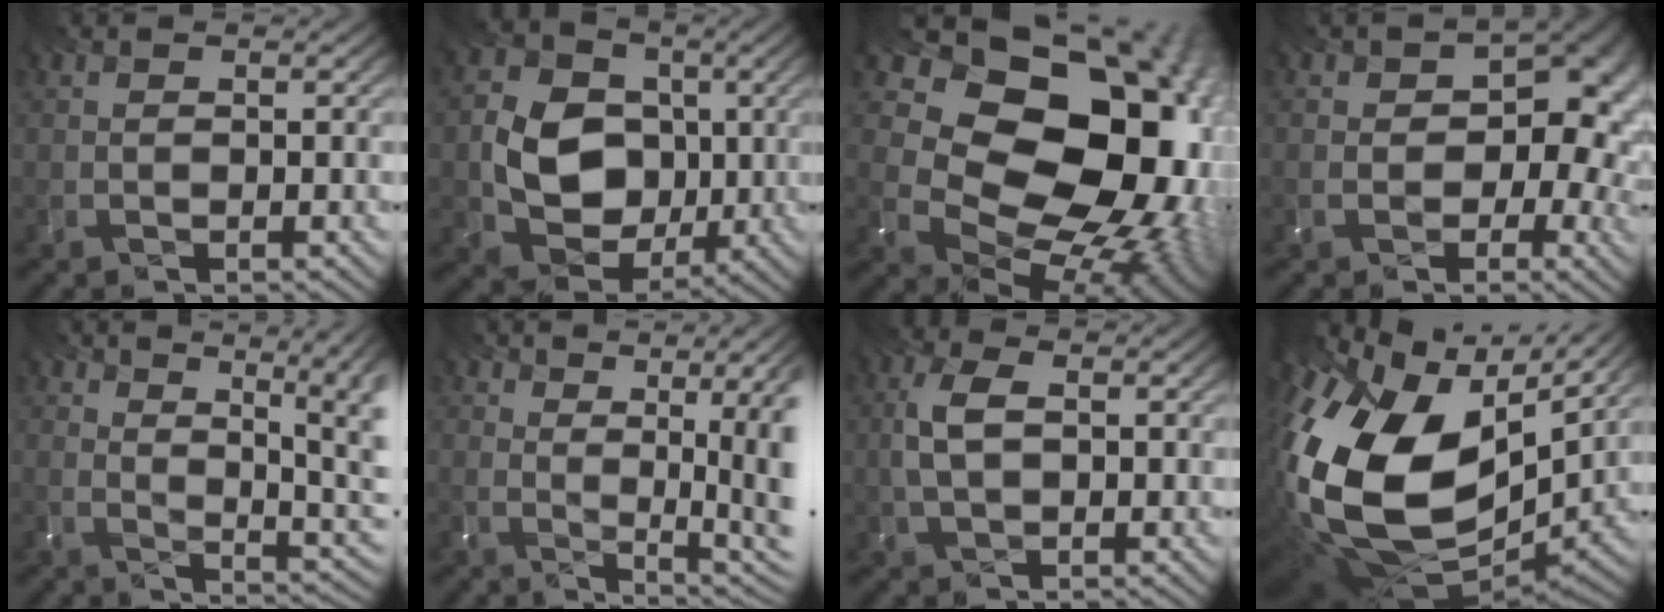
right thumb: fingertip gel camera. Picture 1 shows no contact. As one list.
[{"total": 7.8, "force": [-1.8, 6.6, 3.7], "torque": [-0.099, -0.022, -0.016]}, {"total": 21.0, "force": [3.4, 17.0, 11.8], "torque": [-0.223, -0.008, 0.104]}, {"total": 11.0, "force": [-0.1, 8.1, 7.5], "torque": [-0.103, -0.019, 0.030]}, {"total": 8.7, "force": [3.7, 4.1, 6.8], "torque": [-0.137, -0.006, 0.074]}, {"total": 8.4, "force": [1.3, 2.7, 7.8], "torque": [-0.127, 0.002, 0.045]}, {"total": 2.2, "force": [-1.2, 1.1, 1.5], "torque": [-0.064, -0.009, 0.004]}, {"total": 18.3, "force": [-0.2, 11.9, 13.9], "torque": [-0.361, -0.052, 0.032]}]